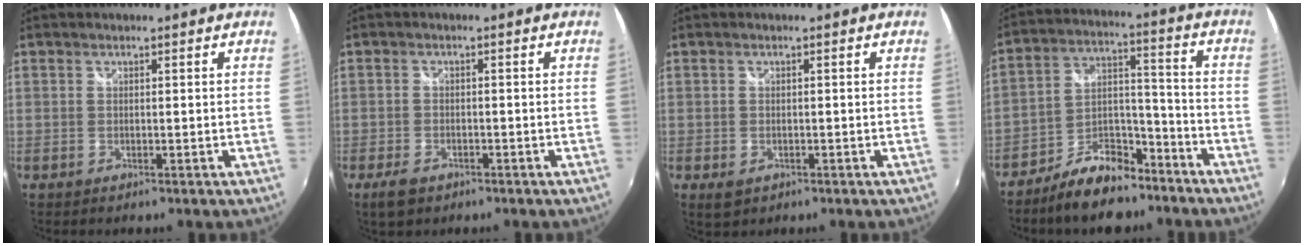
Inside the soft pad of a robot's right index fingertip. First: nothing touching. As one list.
[{"total": 4.2, "force": [-2.8, 2.3, 2.1], "torque": [-0.056, -0.005, -0.045]}, {"total": 2.8, "force": [-1.2, 1.9, 1.6], "torque": [-0.031, -0.005, -0.014]}, {"total": 12.5, "force": [-9.2, 5.8, 6.1], "torque": [-0.111, 0.038, -0.147]}]